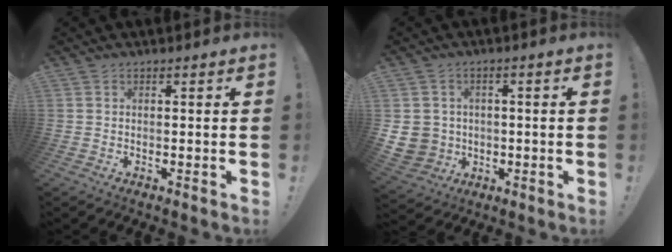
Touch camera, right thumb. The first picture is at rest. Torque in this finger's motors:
{"motor_torque": [2.58, 2.42, 0.60, 0.02, 0.46]}